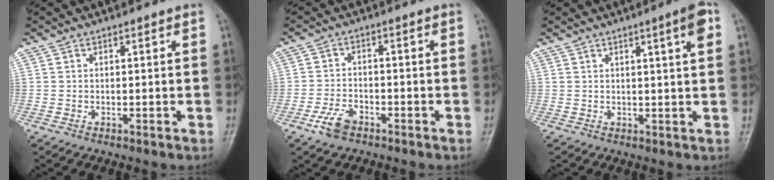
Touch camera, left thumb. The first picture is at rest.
{"total": 4.5, "force": [-2.9, 2.4, 2.6], "torque": [-0.053, 0.013, -0.054]}
{"total": 4.4, "force": [1.9, 0.1, 4.0], "torque": [-0.058, -0.004, 0.027]}